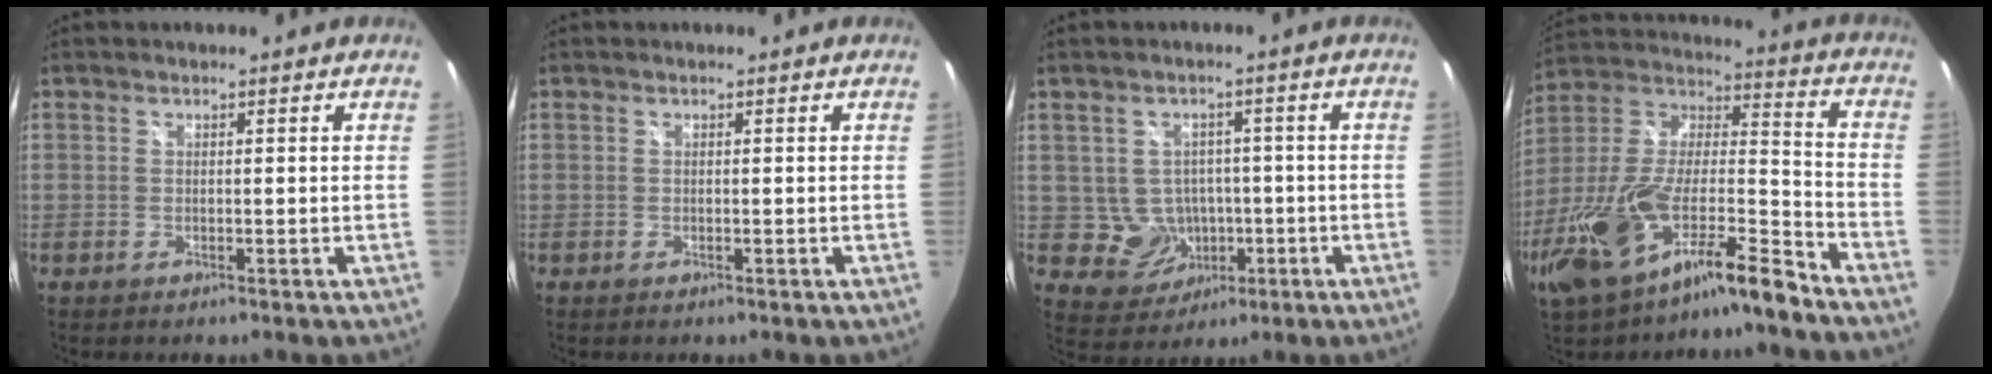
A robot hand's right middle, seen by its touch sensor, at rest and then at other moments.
{"total": 0.0}
{"total": 6.5, "force": [-1.2, 6.2, 1.6], "torque": [-0.047, 0.012, 0.002]}
{"total": 20.9, "force": [-14.3, 5.1, 14.4], "torque": [-0.280, -0.012, -0.263]}